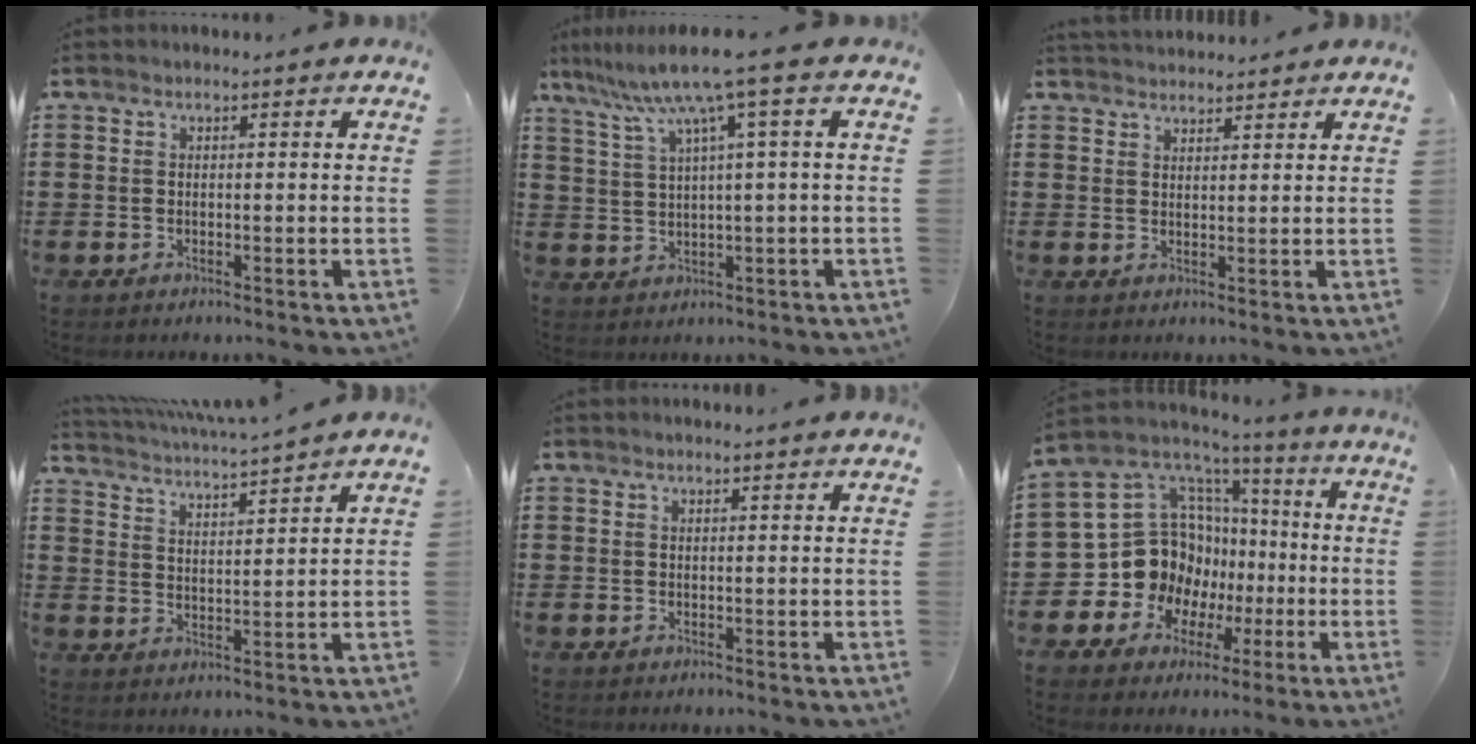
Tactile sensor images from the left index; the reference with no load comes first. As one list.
[{"total": 8.3, "force": [3.9, -0.5, 7.4], "torque": [-0.157, -0.018, 0.061]}, {"total": 2.4, "force": [2.4, 0.2, -0.2], "torque": [-0.002, -0.005, 0.047]}, {"total": 4.0, "force": [3.9, -0.5, 0.9], "torque": [-0.035, -0.027, 0.063]}, {"total": 1.2, "force": [1.2, -0.2, 0.3], "torque": [-0.006, -0.003, 0.023]}, {"total": 14.1, "force": [-1.6, 13.0, 5.0], "torque": [-0.155, -0.025, -0.009]}]